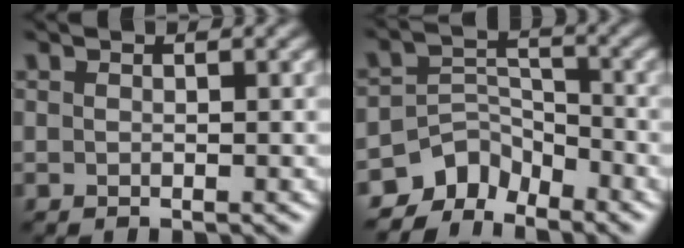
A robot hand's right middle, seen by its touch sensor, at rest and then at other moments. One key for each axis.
{"total": 4.7, "fx": -3.9, "fy": 2.4, "fz": 0.9, "tx": -0.009, "ty": -0.001, "tz": -0.079}